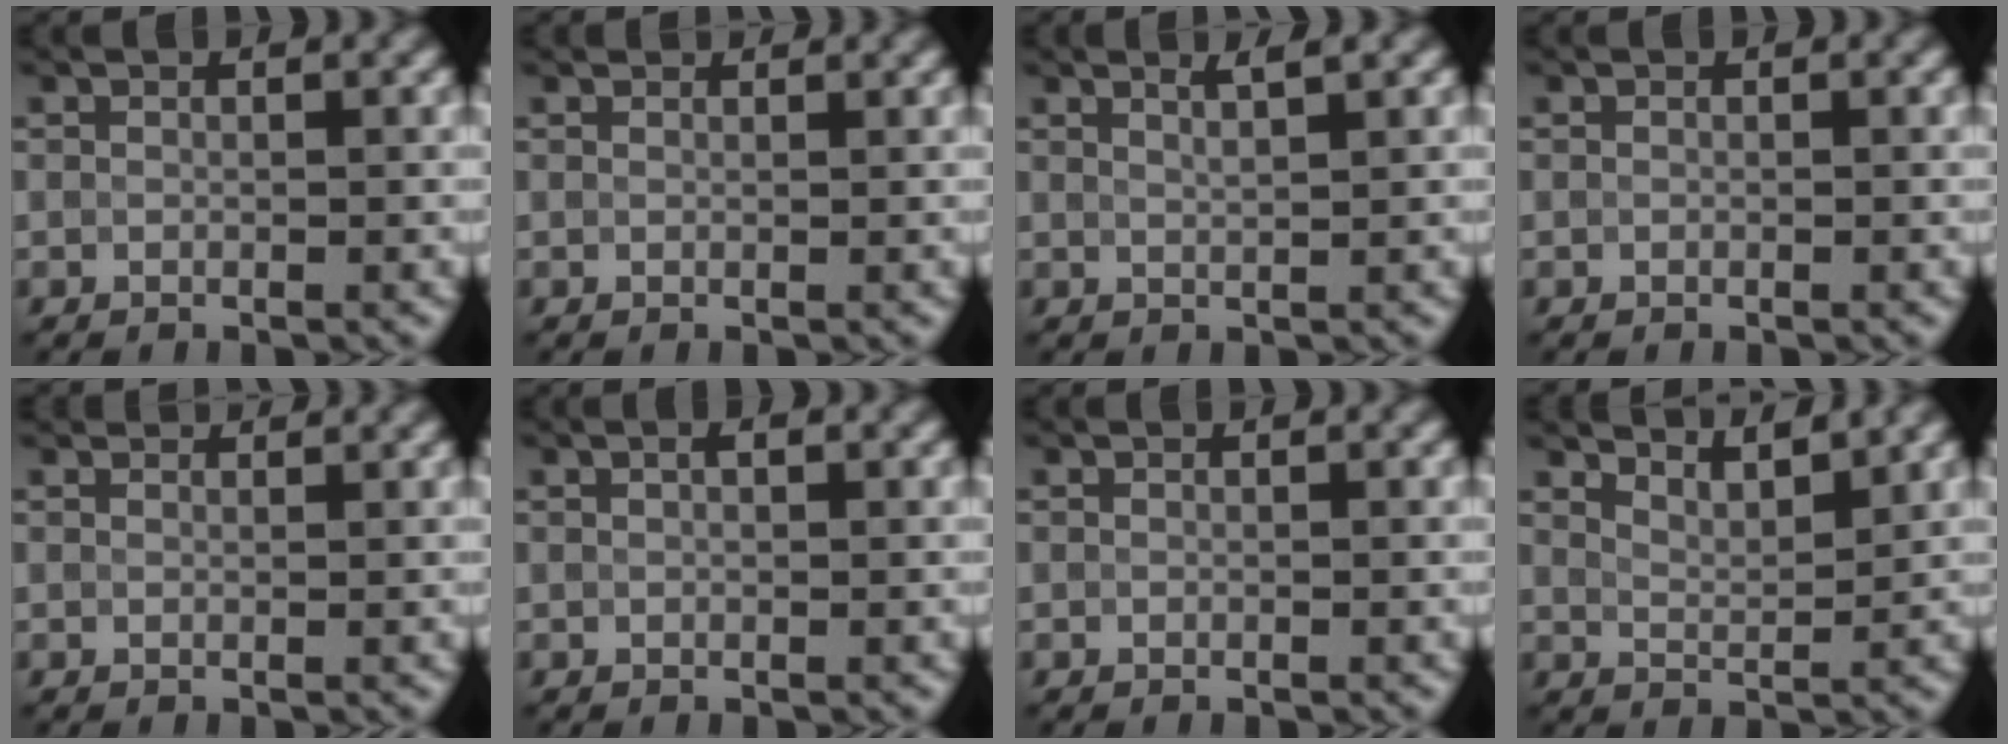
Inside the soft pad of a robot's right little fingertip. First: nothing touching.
{"total": 2.0, "force": [1.9, 0.2, 0.5], "torque": [-0.018, 0.001, 0.019]}
{"total": 2.1, "force": [1.4, 0.6, 1.5], "torque": [-0.012, 0.008, 0.010]}
{"total": 0.0}
{"total": 2.9, "force": [2.8, 0.5, 0.8], "torque": [-0.018, -0.001, 0.032]}
{"total": 1.0, "force": [0.4, 0.3, 0.8], "torque": [-0.014, 0.000, 0.007]}
{"total": 0.0}
{"total": 4.5, "force": [4.0, 1.0, 1.9], "torque": [-0.016, 0.009, 0.049]}